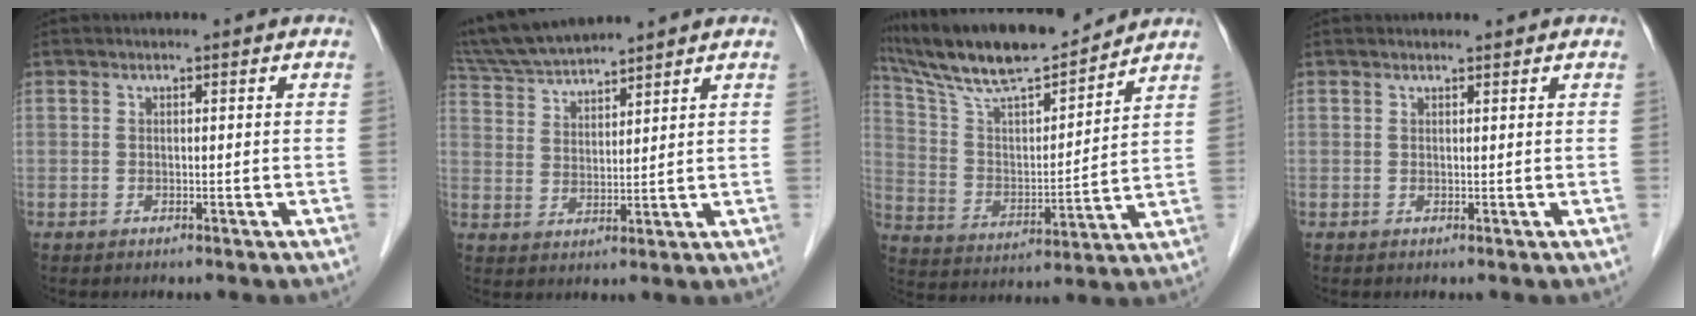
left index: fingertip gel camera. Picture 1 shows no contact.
{"total": 9.8, "force": [9.2, 0.4, 3.4], "torque": [-0.073, 0.027, 0.181]}
{"total": 17.1, "force": [15.2, 1.8, 7.6], "torque": [-0.149, 0.009, 0.274]}
{"total": 0.9, "force": [0.9, 0.0, 0.1], "torque": [-0.007, 0.005, 0.016]}